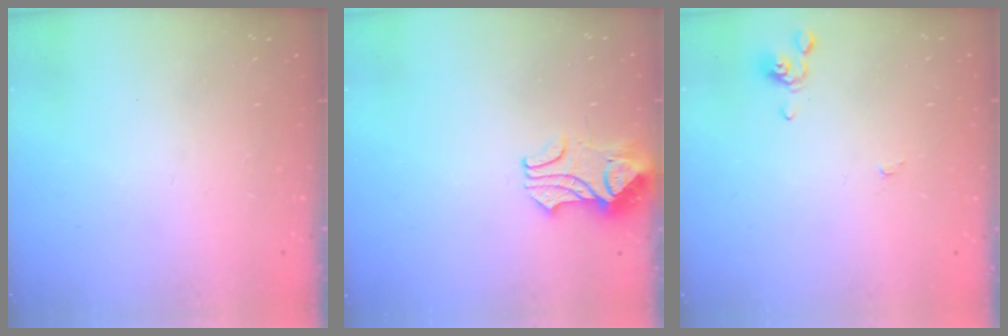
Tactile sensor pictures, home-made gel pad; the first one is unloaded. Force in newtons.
{"total": 2.1, "press": 1.9, "slide": 0.8}
{"total": 0.0}